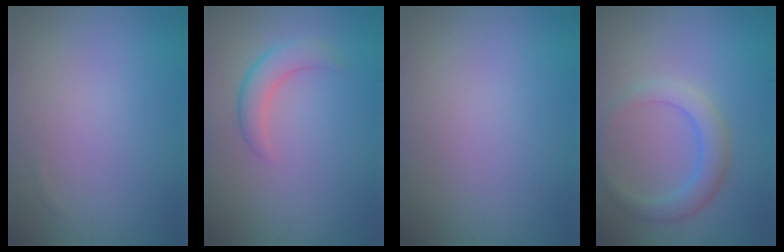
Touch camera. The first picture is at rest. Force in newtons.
{"total": 2.8, "press": 2.8, "slide": 0.2}
{"total": 0.0}
{"total": 3.1, "press": 3.1, "slide": 0.2}